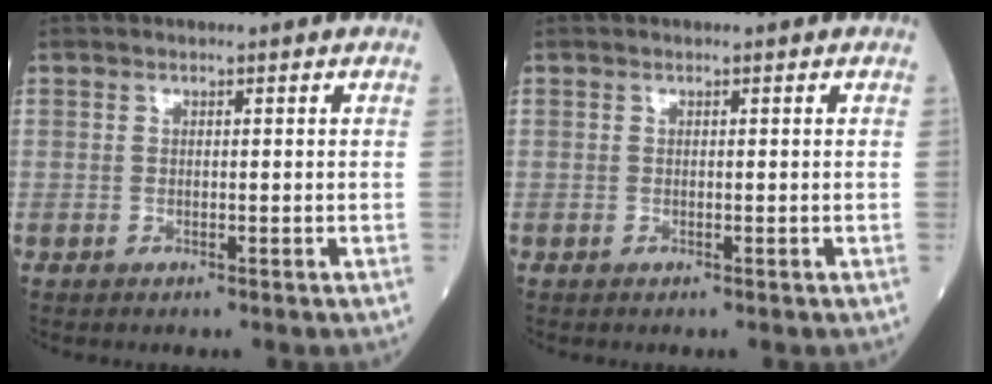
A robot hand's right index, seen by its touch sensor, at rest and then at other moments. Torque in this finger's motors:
{"motor_torque": [0.00, 0.00, 0.00, 0.00]}